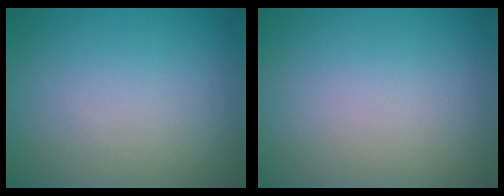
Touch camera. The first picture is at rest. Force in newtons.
{"total": 0.0}